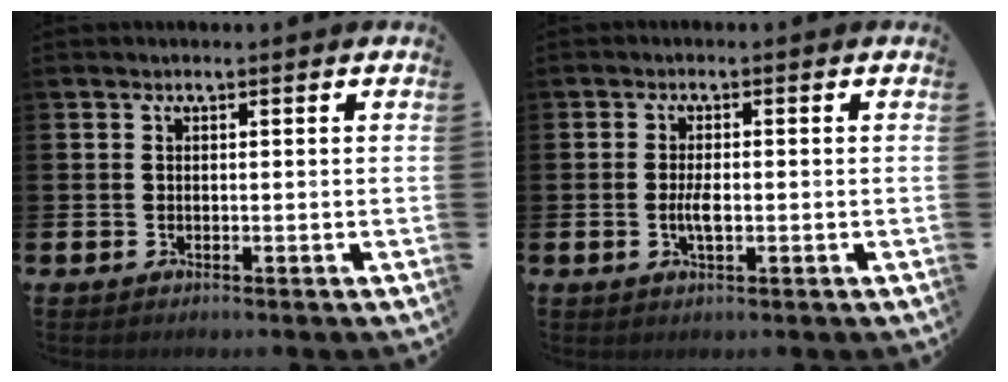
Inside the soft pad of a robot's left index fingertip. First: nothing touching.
{"total": 2.6, "force": [-0.4, 1.0, 2.4], "torque": [-0.037, -0.003, -0.010]}